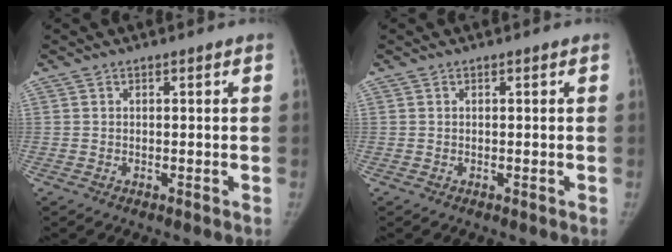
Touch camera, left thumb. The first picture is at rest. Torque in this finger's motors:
{"motor_torque": [-0.09, -0.12, 0.45, -0.13, 0.08]}